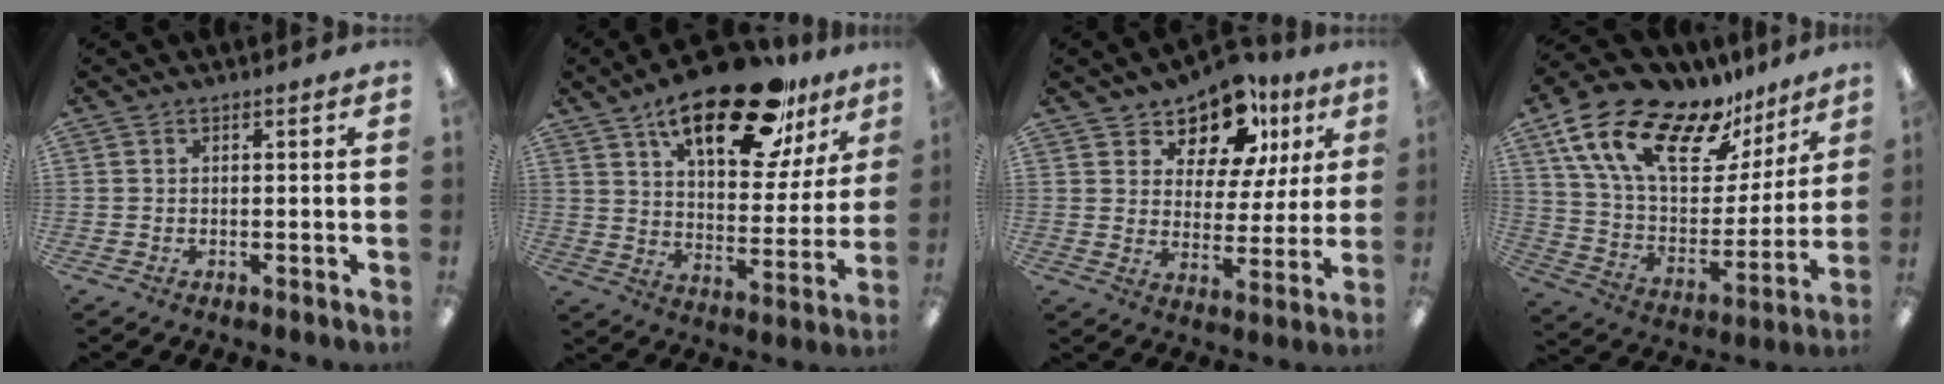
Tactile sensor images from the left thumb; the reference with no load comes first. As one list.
[{"total": 24.2, "force": [15.6, 9.7, 15.8], "torque": [-0.231, -0.083, 0.255]}, {"total": 12.1, "force": [9.0, 6.2, 5.0], "torque": [-0.094, -0.055, 0.167]}, {"total": 21.8, "force": [14.9, 9.5, 12.7], "torque": [-0.234, -0.096, 0.262]}]